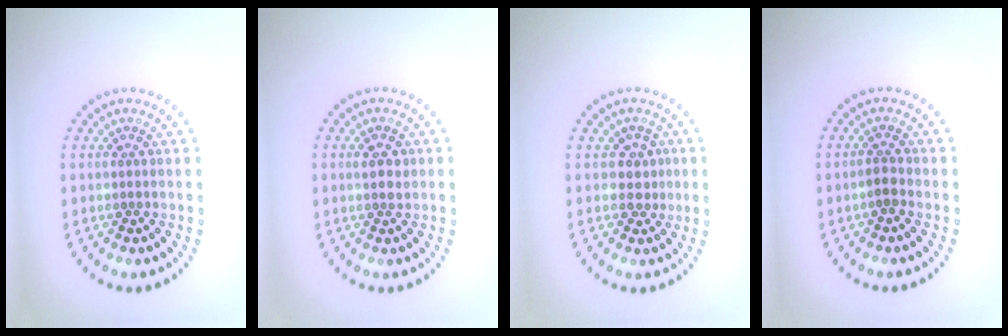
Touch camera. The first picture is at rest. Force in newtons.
{"total": 1.5, "press": 1.5, "slide": 0.3}
{"total": 1.9, "press": 1.4, "slide": 1.2}
{"total": 1.2, "press": 0.9, "slide": 0.7}